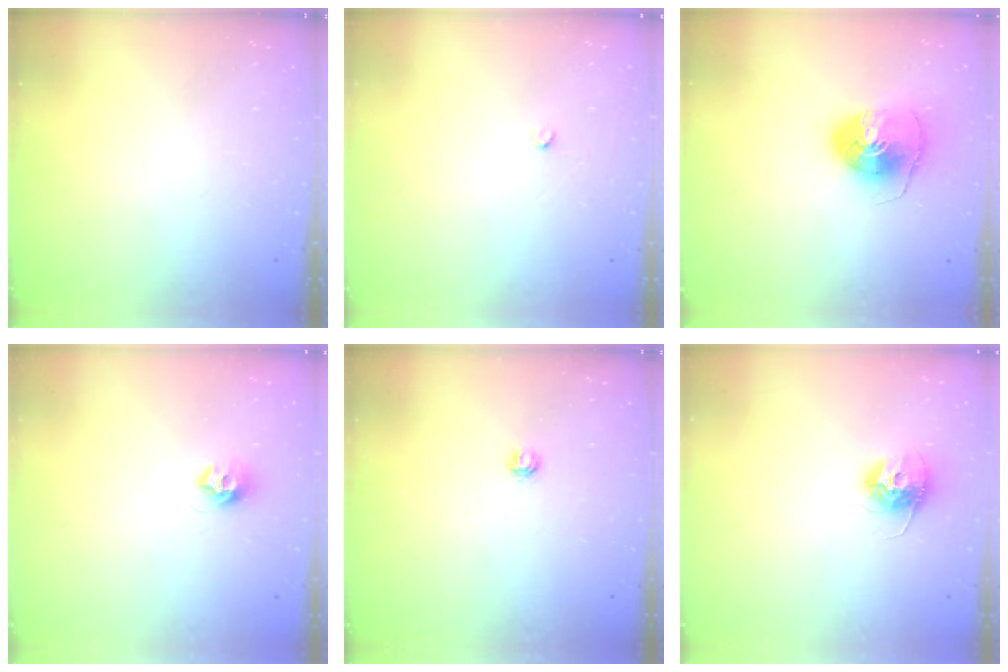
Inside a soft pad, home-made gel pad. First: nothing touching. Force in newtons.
{"total": 2.2, "press": 2.2, "slide": 0.3}
{"total": 8.2, "press": 8.1, "slide": 0.8}
{"total": 7.6, "press": 7.6, "slide": 0.6}
{"total": 3.6, "press": 3.6, "slide": 0.3}
{"total": 10.8, "press": 10.7, "slide": 0.6}